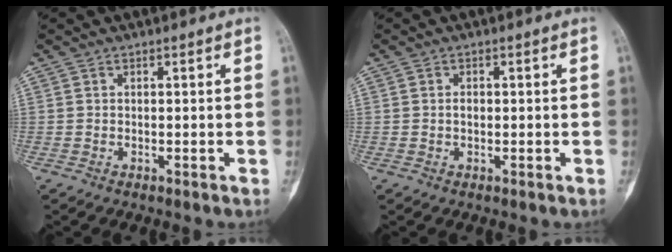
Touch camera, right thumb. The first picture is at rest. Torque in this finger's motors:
{"motor_torque": [0.46, 0.14, 0.21, -0.26, 0.05]}